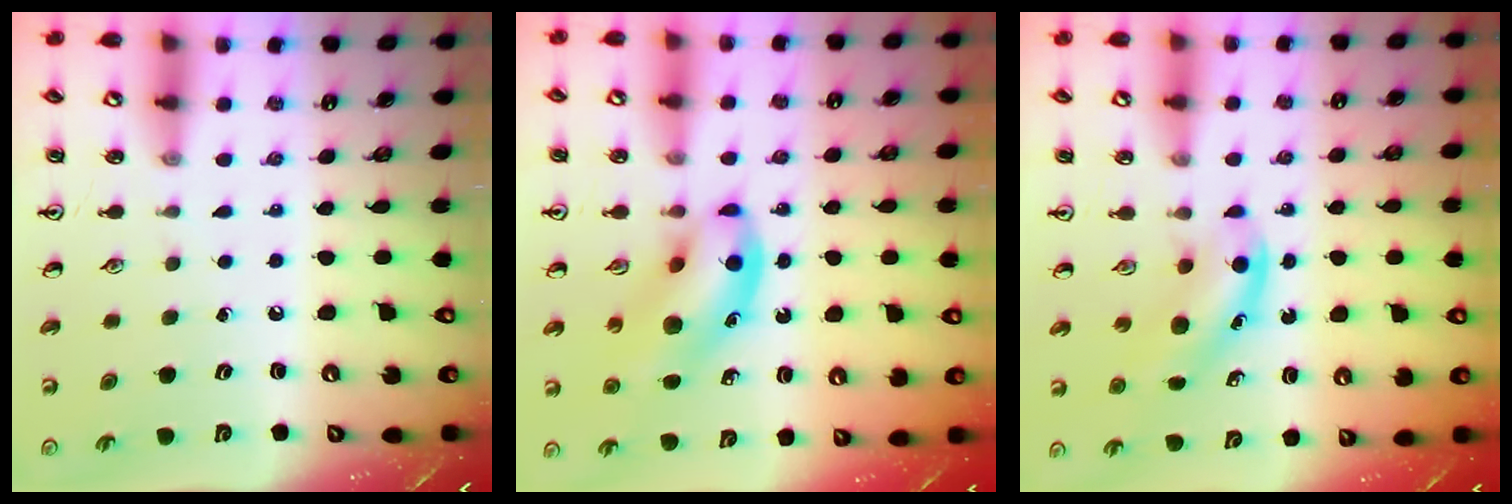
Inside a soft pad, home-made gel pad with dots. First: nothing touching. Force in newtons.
{"total": 10.7, "press": 10.3, "slide": 3.0}
{"total": 5.2, "press": 5.1, "slide": 0.9}